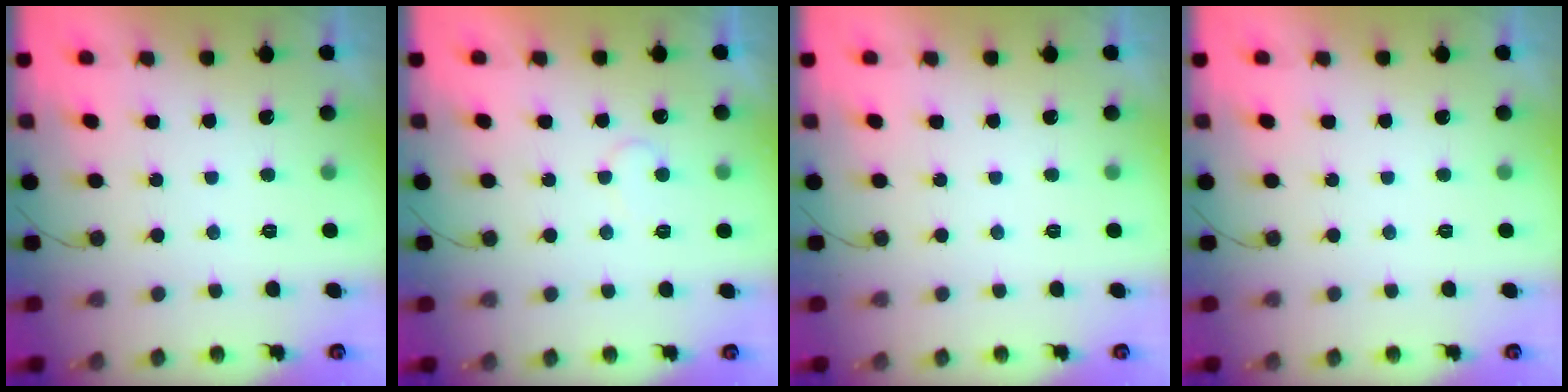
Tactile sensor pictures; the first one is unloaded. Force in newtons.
{"total": 6.1, "press": 6.1, "slide": 0.4}
{"total": 0.0}
{"total": 0.0}